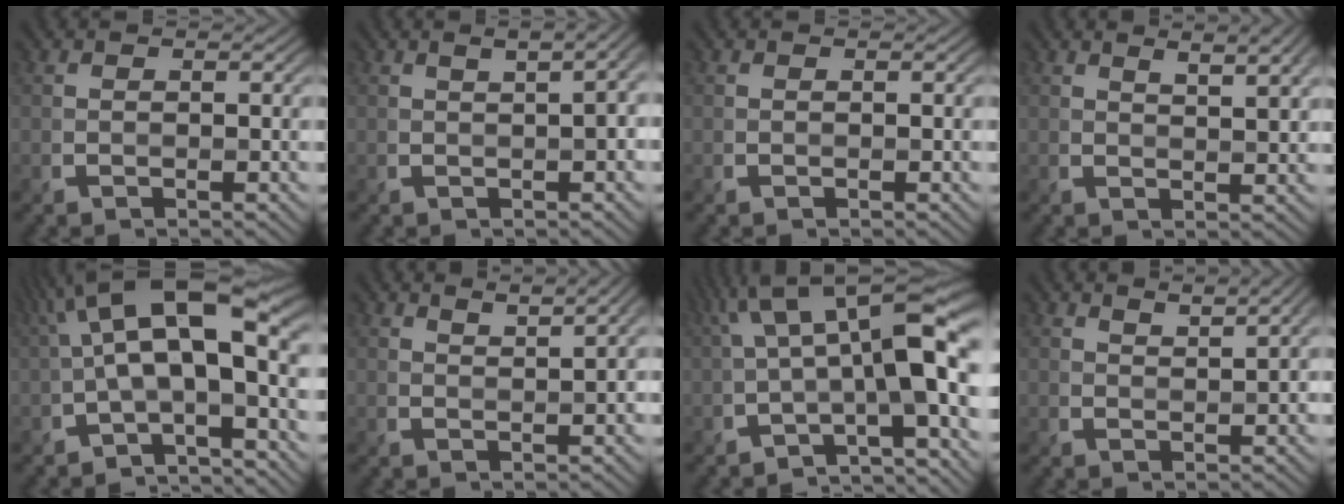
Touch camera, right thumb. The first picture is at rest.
{"total": 4.4, "force": [1.2, 1.7, 3.8], "torque": [-0.034, 0.021, 0.009]}
{"total": 0.0}
{"total": 4.4, "force": [2.7, 1.0, 3.3], "torque": [-0.058, 0.005, 0.047]}
{"total": 14.4, "force": [0.9, 5.3, 13.4], "torque": [-0.224, 0.026, 0.004]}
{"total": 3.2, "force": [2.0, 0.6, 2.5], "torque": [-0.040, 0.010, 0.035]}
{"total": 12.8, "force": [0.6, 3.7, 12.3], "torque": [-0.194, 0.024, 0.007]}
{"total": 2.9, "force": [2.0, 0.5, 2.0], "torque": [-0.035, 0.007, 0.038]}